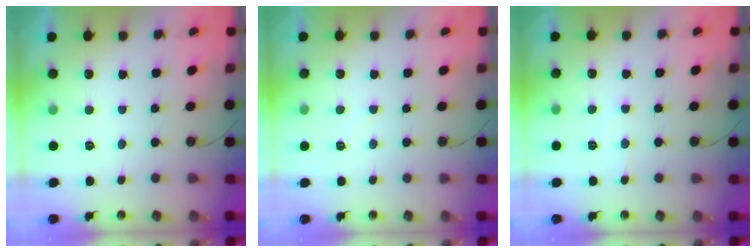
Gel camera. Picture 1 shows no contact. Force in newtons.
{"total": 2.7, "press": 2.6, "slide": 0.4}
{"total": 5.5, "press": 5.5, "slide": 0.8}